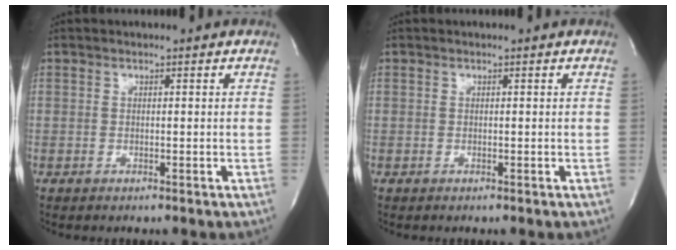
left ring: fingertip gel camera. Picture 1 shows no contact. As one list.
[{"total": 0.0}]